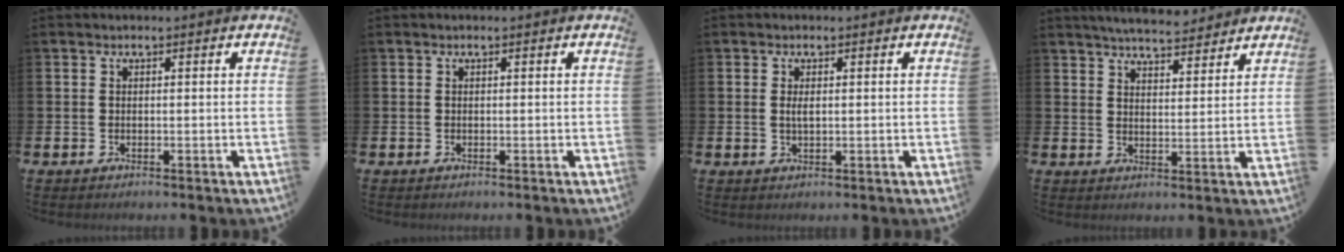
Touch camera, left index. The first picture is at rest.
{"total": 0.0}
{"total": 1.5, "force": [0.3, 0.6, 1.3], "torque": [-0.025, 0.002, 0.003]}
{"total": 5.6, "force": [5.4, 0.7, 0.9], "torque": [-0.020, -0.029, 0.096]}